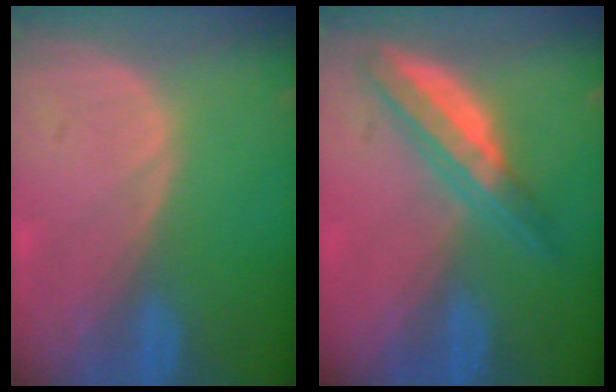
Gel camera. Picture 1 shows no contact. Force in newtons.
{"total": 6.4, "press": 5.6, "slide": 3.1}